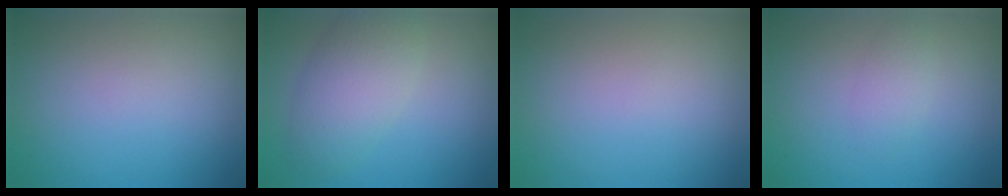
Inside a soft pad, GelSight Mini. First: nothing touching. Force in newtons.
{"total": 4.8, "press": 4.7, "slide": 0.2}
{"total": 0.0}
{"total": 1.4, "press": 1.4, "slide": 0.1}